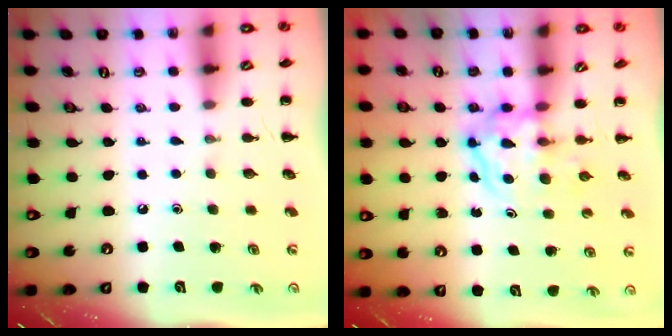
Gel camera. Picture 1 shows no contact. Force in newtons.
{"total": 3.9, "press": 3.9, "slide": 0.4}